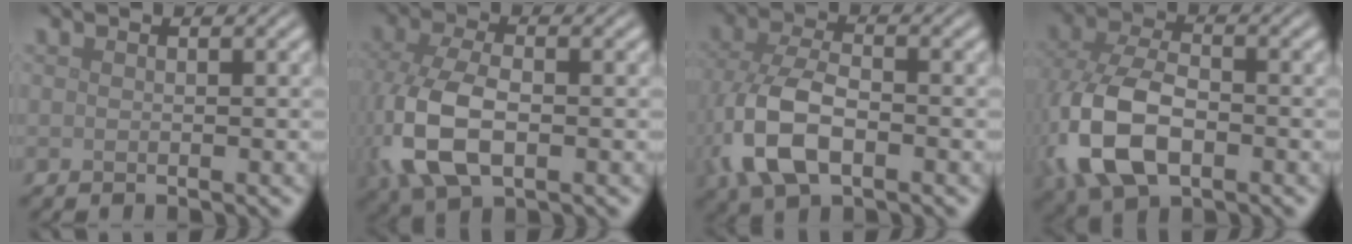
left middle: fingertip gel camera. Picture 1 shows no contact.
{"total": 8.6, "force": [-1.4, 4.7, 7.0], "torque": [-0.177, -0.009, -0.031]}
{"total": 7.8, "force": [-2.4, 4.3, 6.1], "torque": [-0.149, -0.007, -0.054]}
{"total": 9.8, "force": [-2.6, 5.9, 7.4], "torque": [-0.188, -0.012, -0.058]}